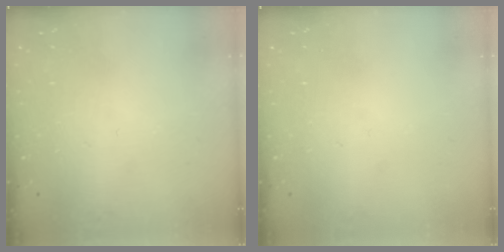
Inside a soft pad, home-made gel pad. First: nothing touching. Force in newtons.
{"total": 0.0}